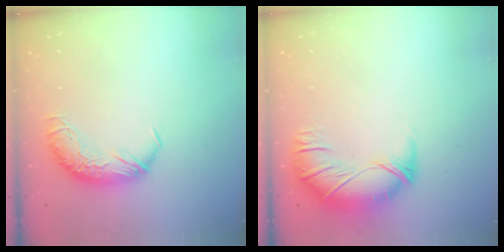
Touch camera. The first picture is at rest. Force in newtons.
{"total": 2.7, "press": 1.1, "slide": 2.5}